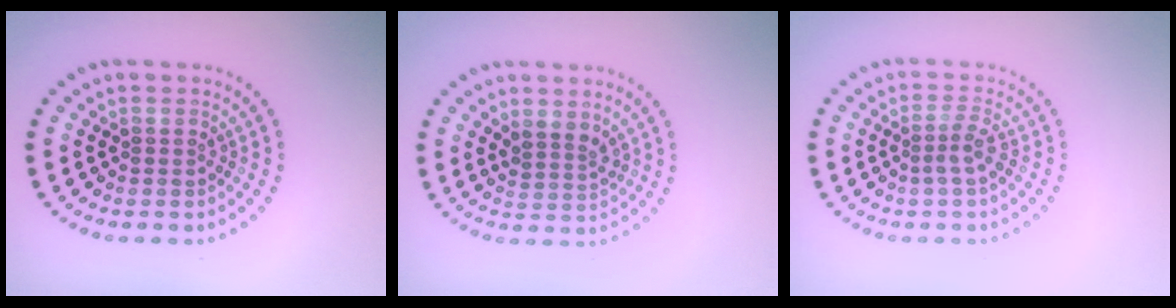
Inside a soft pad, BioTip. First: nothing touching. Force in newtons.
{"total": 2.1, "press": 1.7, "slide": 1.2}
{"total": 1.8, "press": 1.2, "slide": 1.3}